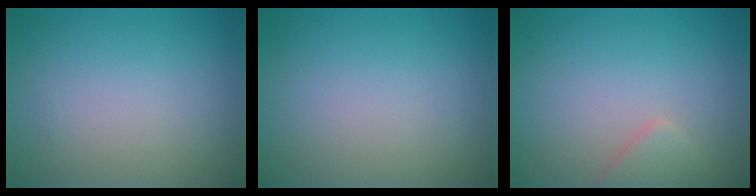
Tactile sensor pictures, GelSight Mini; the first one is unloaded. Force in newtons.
{"total": 0.0}
{"total": 1.7, "press": 1.7, "slide": 0.1}